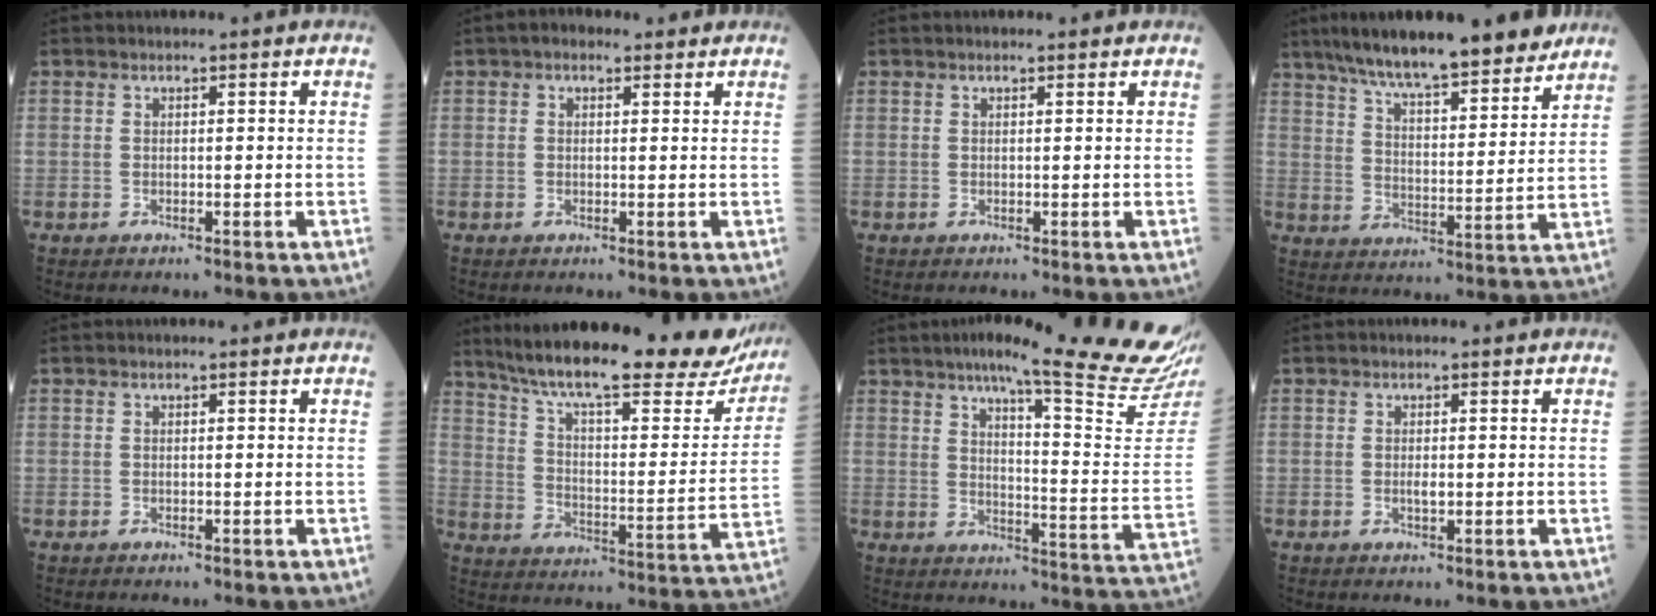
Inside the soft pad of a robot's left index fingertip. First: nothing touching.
{"total": 2.5, "force": [1.7, 1.4, 1.2], "torque": [-0.023, 0.021, 0.021]}
{"total": 1.4, "force": [1.2, 0.2, 0.6], "torque": [-0.012, 0.013, 0.017]}
{"total": 19.4, "force": [16.1, 3.0, 10.4], "torque": [-0.170, 0.015, 0.244]}
{"total": 0.0}
{"total": 30.8, "force": [26.0, 5.5, 15.6], "torque": [-0.253, -0.044, 0.347]}
{"total": 24.4, "force": [20.0, -0.4, 13.9], "torque": [-0.197, -0.072, 0.248]}
{"total": 1.1, "force": [0.1, 0.3, 1.0], "torque": [-0.022, -0.002, 0.002]}